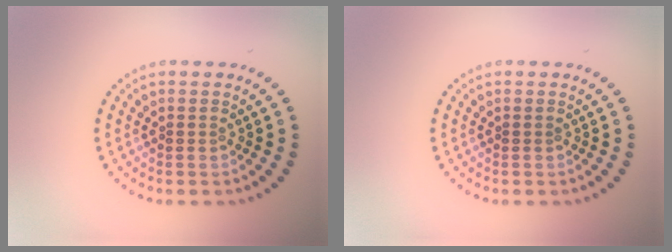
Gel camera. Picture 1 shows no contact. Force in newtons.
{"total": 0.0}